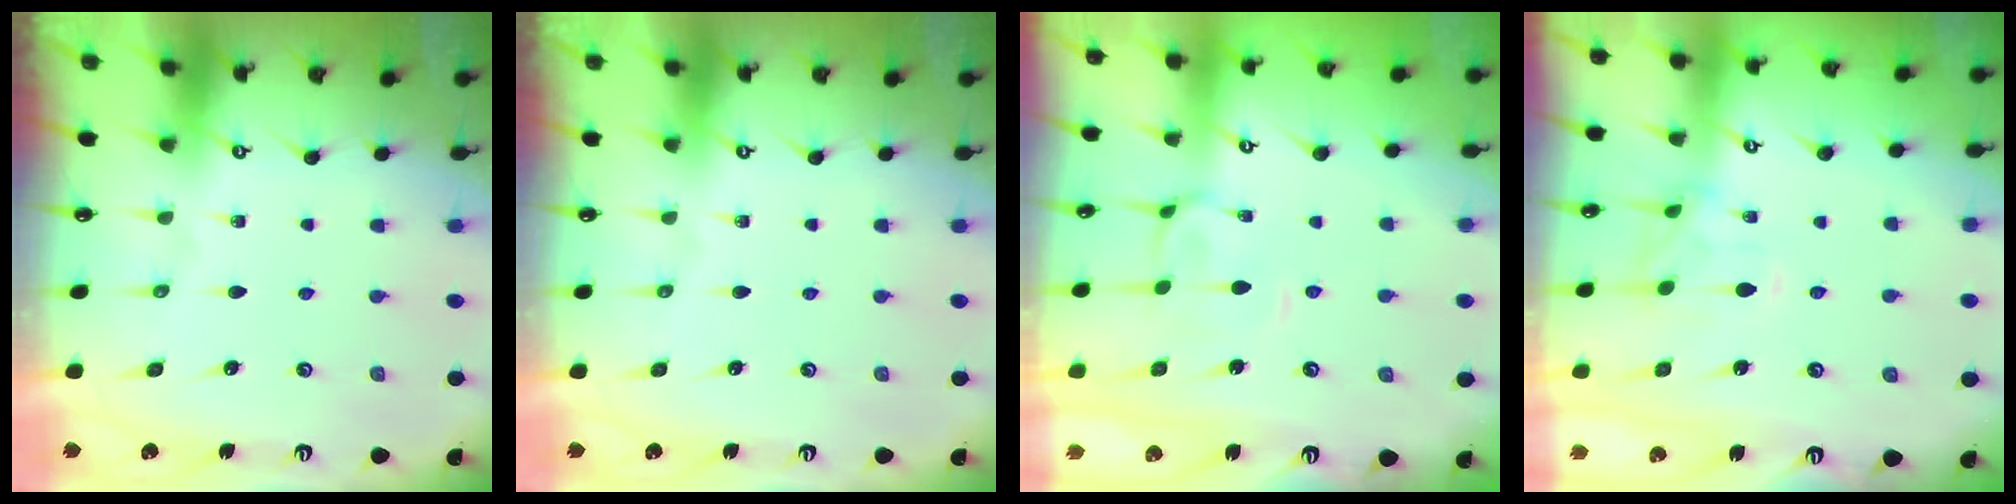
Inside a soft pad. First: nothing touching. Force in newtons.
{"total": 0.0}
{"total": 2.3, "press": 2.2, "slide": 0.6}
{"total": 0.0}